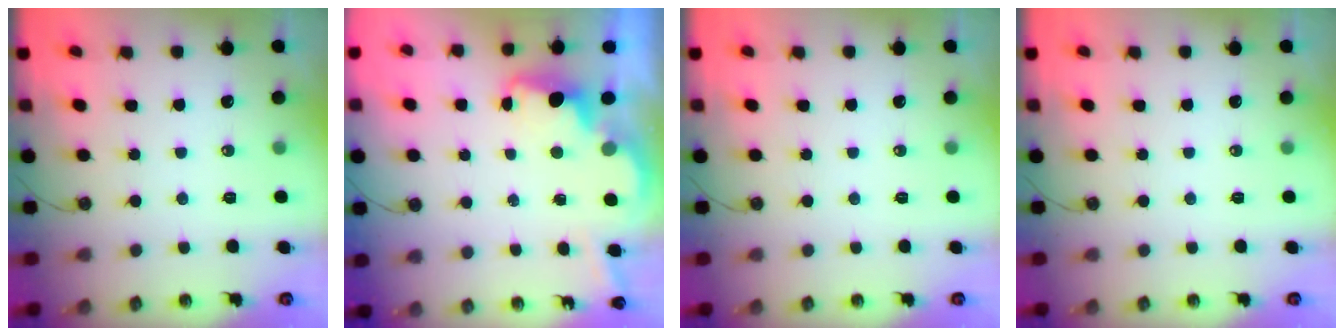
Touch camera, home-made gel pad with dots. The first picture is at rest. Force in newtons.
{"total": 3.5, "press": 3.4, "slide": 0.7}
{"total": 0.0}
{"total": 0.0}